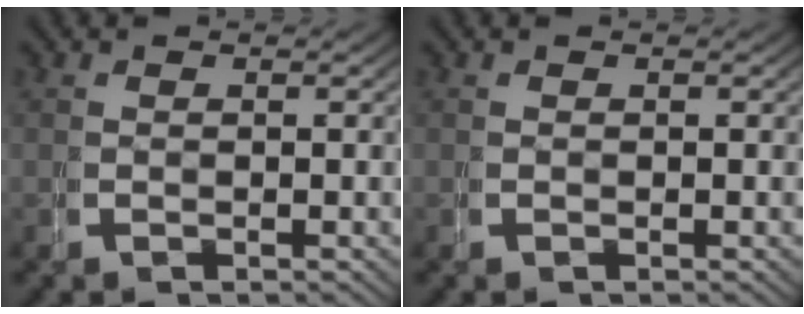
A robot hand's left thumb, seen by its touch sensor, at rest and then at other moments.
{"total": 0.0}